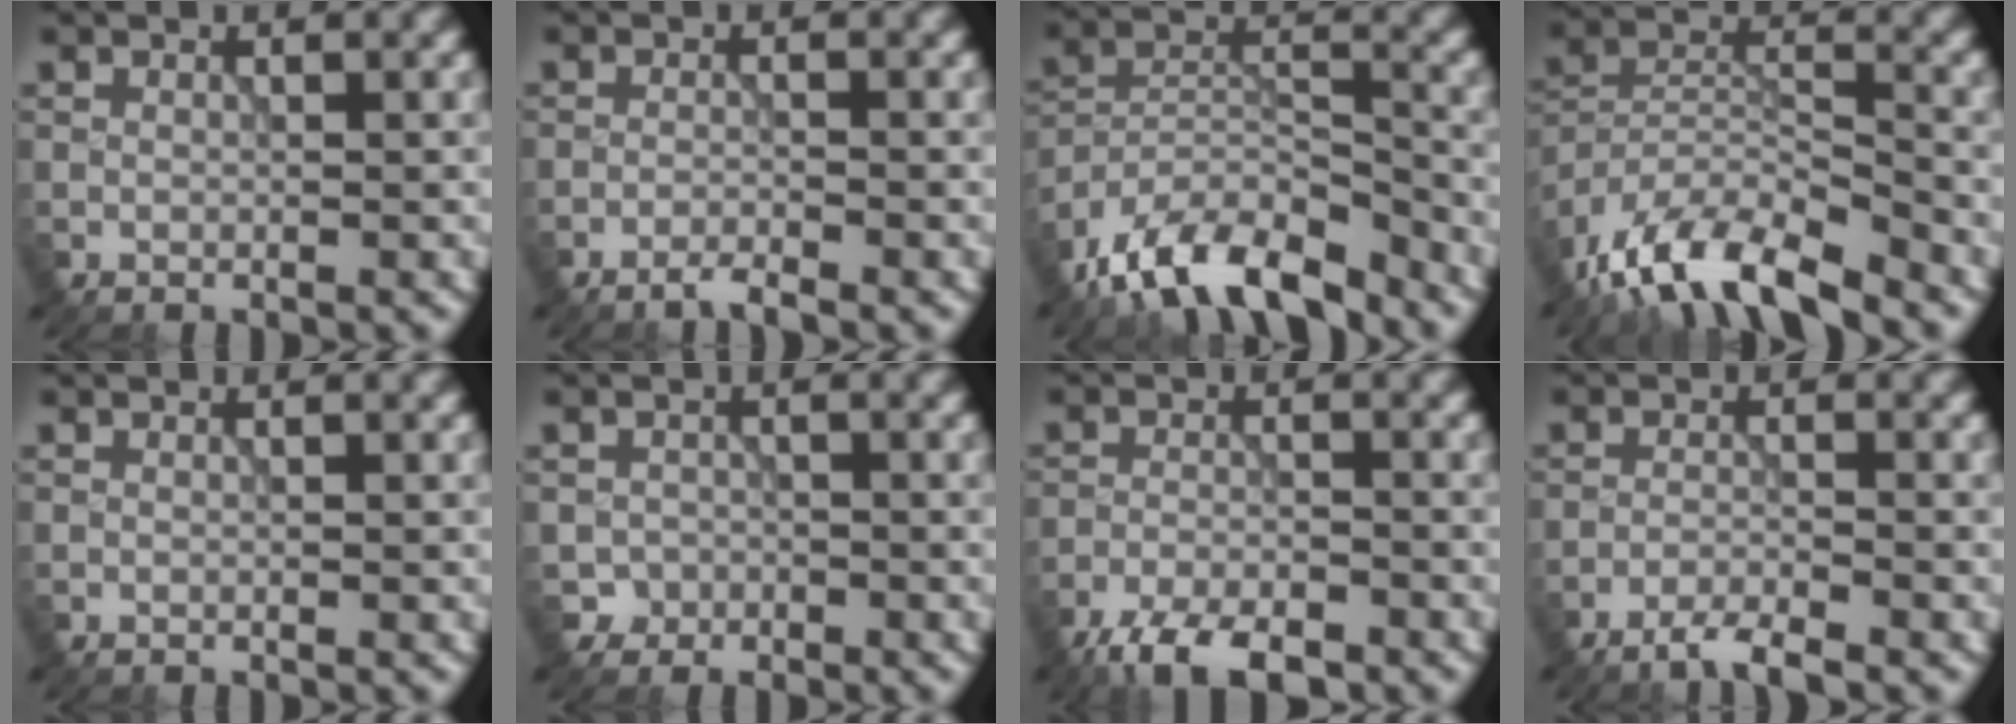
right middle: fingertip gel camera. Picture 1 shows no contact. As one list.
[{"total": 1.6, "force": [-1.3, 0.1, 0.9], "torque": [-0.014, 0.001, -0.031]}, {"total": 10.0, "force": [-7.9, 3.3, 5.2], "torque": [-0.086, 0.000, -0.155]}, {"total": 10.8, "force": [-8.3, 3.0, 6.1], "torque": [-0.110, 0.000, -0.160]}, {"total": 0.0}, {"total": 1.5, "force": [-0.9, 1.2, -0.3], "torque": [0.016, 0.008, -0.018]}, {"total": 5.8, "force": [-4.6, 1.7, 3.1], "torque": [-0.052, -0.008, -0.088]}, {"total": 2.7, "force": [-2.2, 0.2, 1.5], "torque": [-0.027, -0.001, -0.051]}]